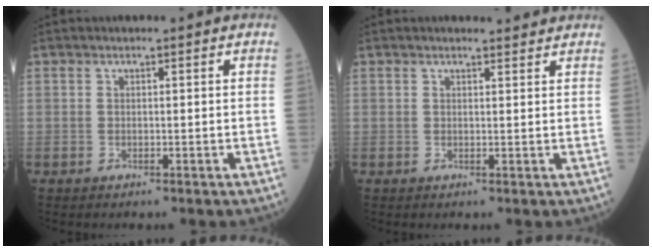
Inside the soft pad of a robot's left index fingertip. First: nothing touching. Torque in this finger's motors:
{"motor_torque": [0.90, -1.24, 0.14, 0.01]}